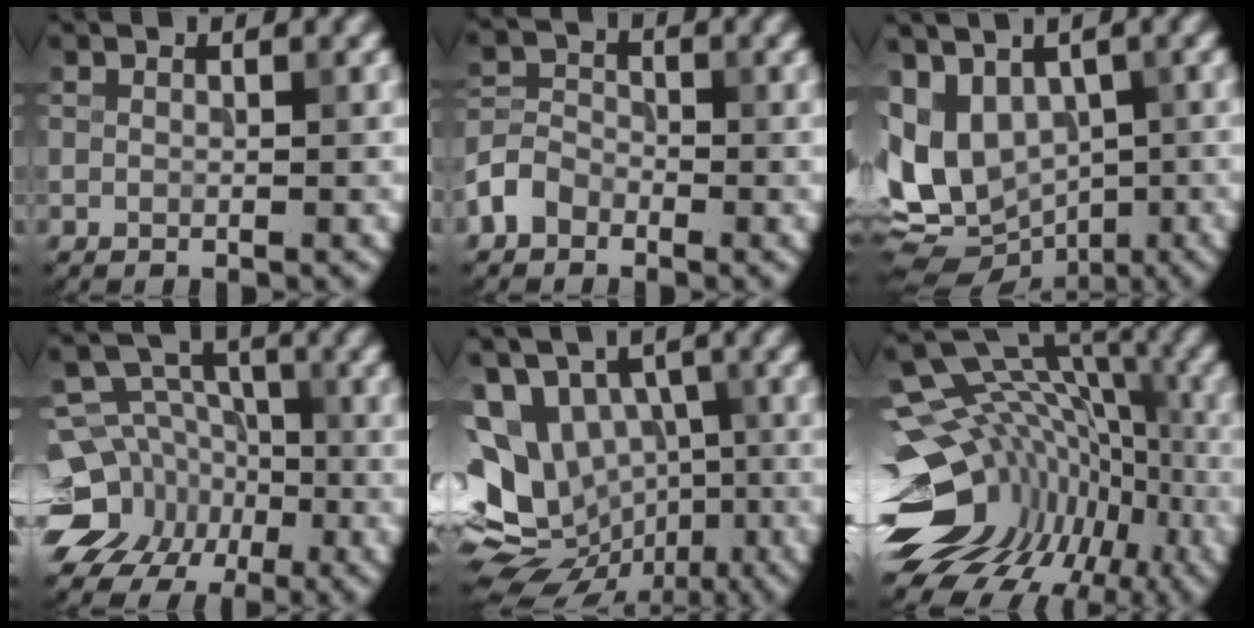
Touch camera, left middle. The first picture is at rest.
{"total": 2.9, "force": [-1.8, 2.1, 1.1], "torque": [-0.020, 0.008, -0.045]}
{"total": 7.9, "force": [0.1, 6.1, 5.0], "torque": [-0.092, -0.004, 0.006]}
{"total": 9.7, "force": [-5.4, 7.7, 2.5], "torque": [-0.037, -0.005, -0.091]}
{"total": 12.9, "force": [-1.9, 10.3, 7.6], "torque": [-0.138, 0.009, -0.016]}
{"total": 15.4, "force": [-4.3, 10.3, 10.6], "torque": [-0.159, 0.028, -0.034]}